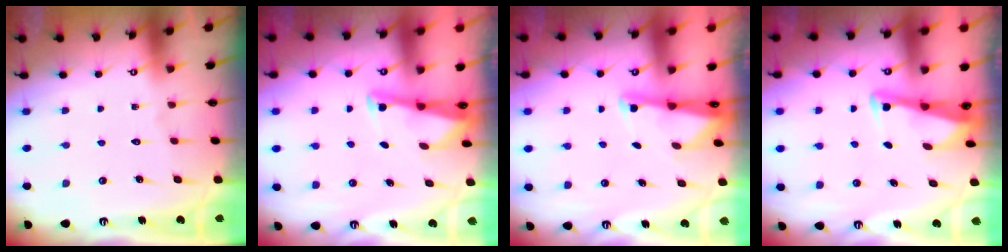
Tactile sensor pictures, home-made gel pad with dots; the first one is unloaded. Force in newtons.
{"total": 2.5, "press": 2.5, "slide": 0.2}
{"total": 1.8, "press": 1.7, "slide": 0.4}
{"total": 3.0, "press": 3.0, "slide": 0.3}